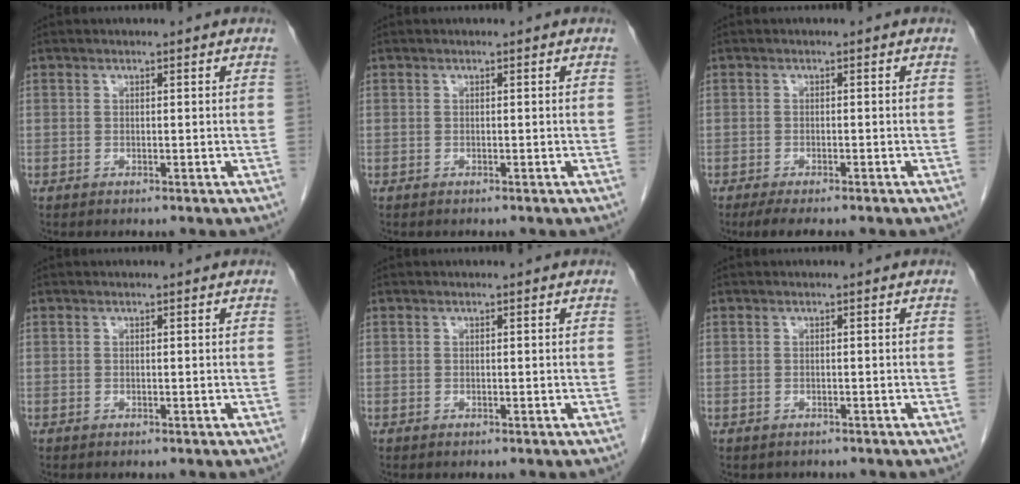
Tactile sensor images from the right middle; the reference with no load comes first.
{"total": 0.0}
{"total": 4.6, "force": [-3.5, 1.0, 2.7], "torque": [-0.038, -0.010, -0.048]}
{"total": 0.0}
{"total": 0.0}
{"total": 1.0, "force": [-0.8, 0.5, 0.0], "torque": [-0.012, -0.002, -0.011]}